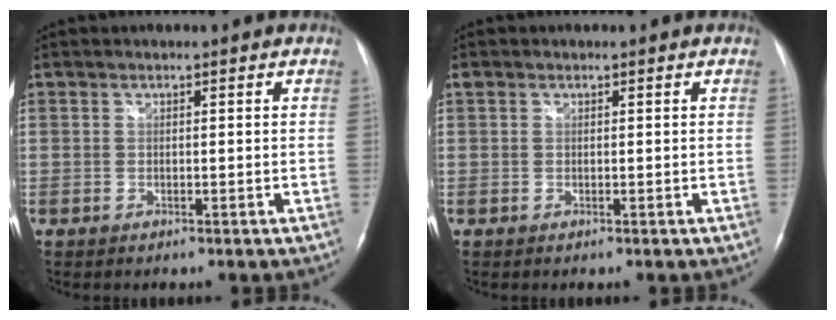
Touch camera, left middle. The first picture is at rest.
{"total": 0.5, "force": [0.4, 0.3, 0.1], "torque": [-0.009, 0.015, 0.008]}